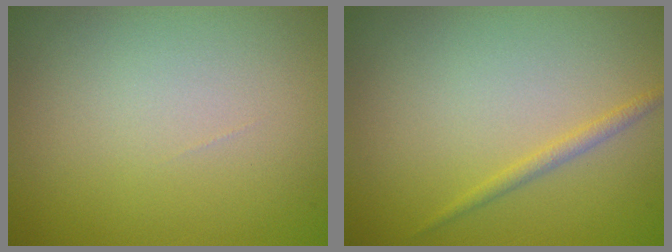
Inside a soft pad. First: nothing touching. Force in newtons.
{"total": 1.1, "press": 1.1, "slide": 0.1}